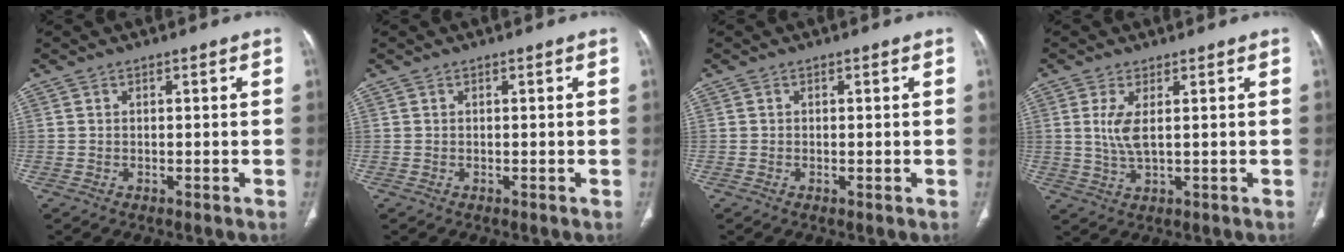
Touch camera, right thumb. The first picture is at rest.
{"total": 0.0}
{"total": 0.0}
{"total": 4.7, "force": [1.0, 1.5, 4.3], "torque": [-0.103, -0.009, 0.025]}